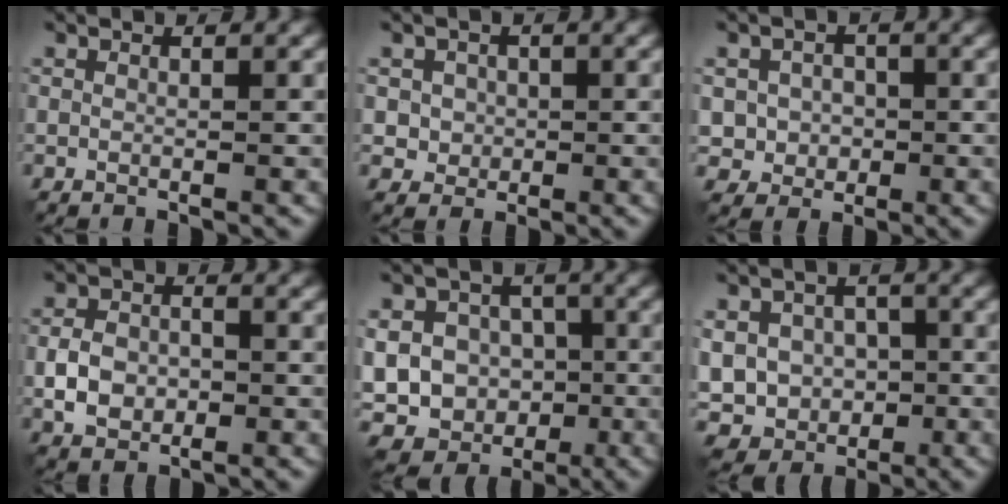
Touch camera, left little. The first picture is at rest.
{"total": 2.5, "force": [0.4, 2.3, 0.8], "torque": [-0.010, -0.002, 0.014]}
{"total": 3.1, "force": [-0.2, 2.8, 1.2], "torque": [-0.010, -0.005, -0.009]}
{"total": 3.6, "force": [-0.8, 2.7, 2.4], "torque": [-0.047, 0.001, -0.017]}
{"total": 13.6, "force": [-2.2, 12.4, 5.1], "torque": [-0.124, 0.006, -0.053]}
{"total": 8.5, "force": [-1.0, 7.4, 4.0], "torque": [-0.084, 0.002, -0.039]}